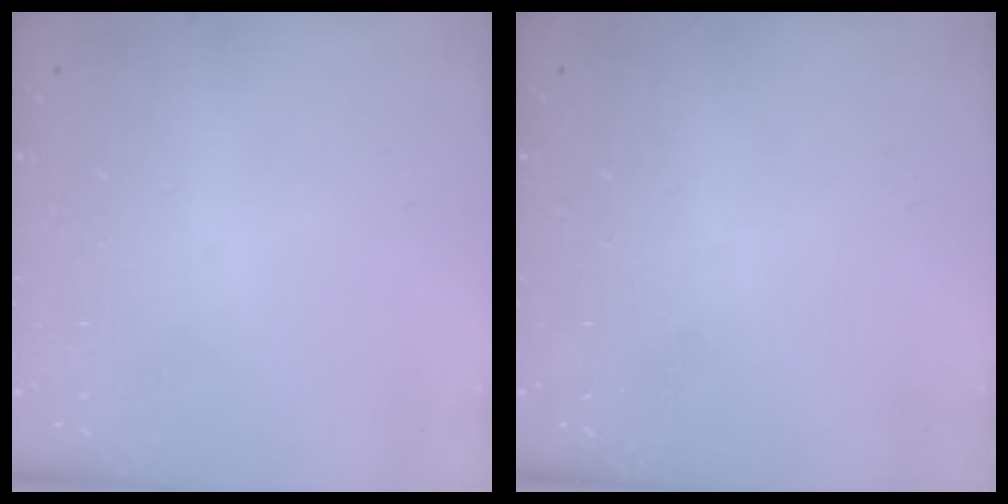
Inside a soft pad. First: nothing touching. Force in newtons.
{"total": 0.0}